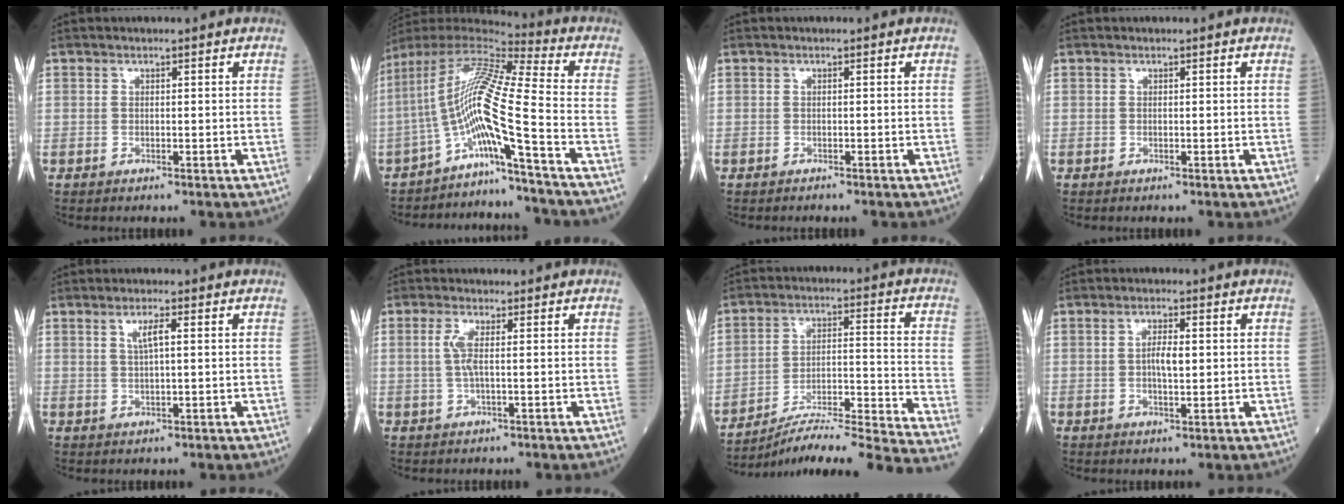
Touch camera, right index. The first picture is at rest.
{"total": 13.2, "force": [-6.5, -2.2, 11.3], "torque": [-0.213, 0.026, -0.123]}
{"total": 0.6, "force": [-0.5, 0.0, 0.2], "torque": [-0.007, -0.001, -0.011]}
{"total": 0.0}
{"total": 2.8, "force": [0.9, 0.2, 2.6], "torque": [-0.051, 0.002, 0.016]}
{"total": 2.7, "force": [0.2, 0.3, 2.7], "torque": [-0.063, 0.002, 0.002]}
{"total": 21.3, "force": [-19.2, -2.0, 9.0], "torque": [-0.099, 0.002, -0.289]}
{"total": 3.6, "force": [0.3, 0.9, 3.4], "torque": [-0.061, 0.003, 0.004]}